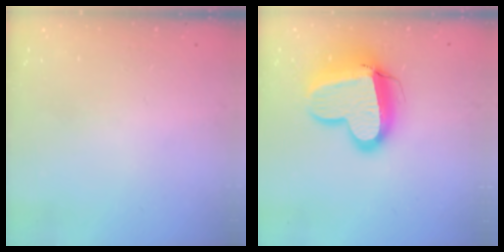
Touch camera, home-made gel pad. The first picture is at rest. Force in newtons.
{"total": 16.2, "press": 16.0, "slide": 2.1}